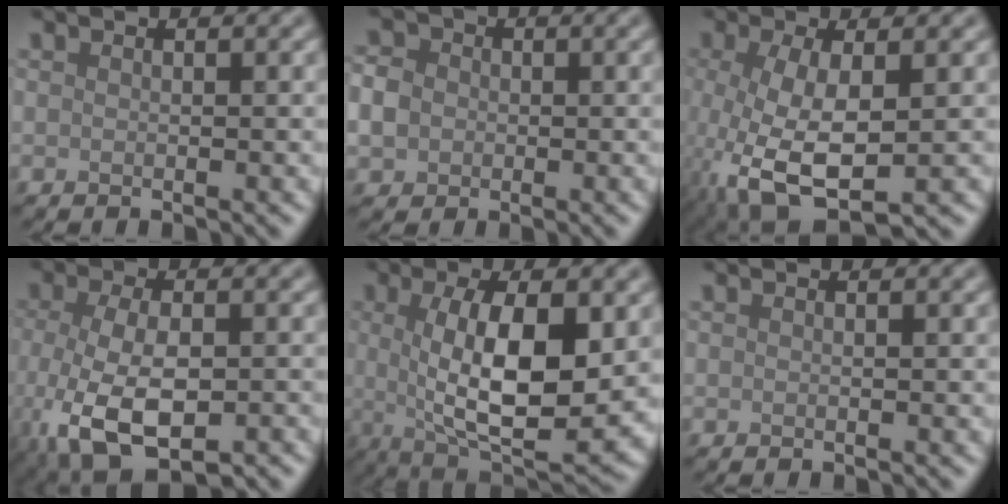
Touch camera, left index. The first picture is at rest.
{"total": 3.7, "force": [-0.3, 3.4, 1.6], "torque": [-0.024, 0.008, -0.015]}
{"total": 7.6, "force": [-2.0, 3.1, 6.6], "torque": [-0.160, -0.014, -0.035]}
{"total": 9.2, "force": [-3.7, 4.6, 7.1], "torque": [-0.156, -0.028, -0.054]}
{"total": 10.5, "force": [0.5, 3.7, 9.8], "torque": [-0.161, -0.011, 0.014]}
{"total": 0.0}